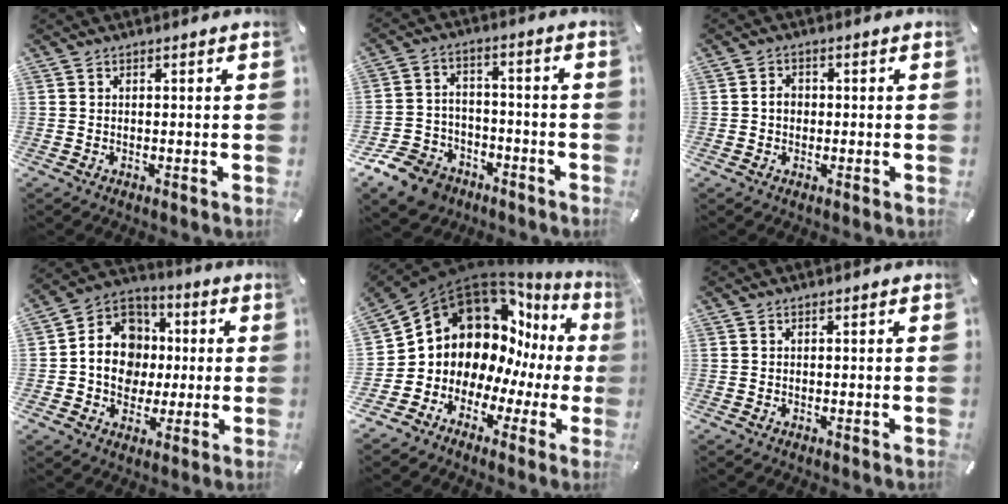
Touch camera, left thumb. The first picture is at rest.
{"total": 11.1, "force": [-7.5, 7.6, 3.2], "torque": [-0.069, 0.055, -0.135]}
{"total": 3.0, "force": [-0.4, 2.4, 1.7], "torque": [-0.033, 0.007, -0.009]}
{"total": 12.8, "force": [-0.9, 11.5, 5.5], "torque": [-0.113, 0.004, -0.016]}
{"total": 13.3, "force": [5.2, 11.2, 5.0], "torque": [-0.094, -0.079, 0.102]}
{"total": 0.0}